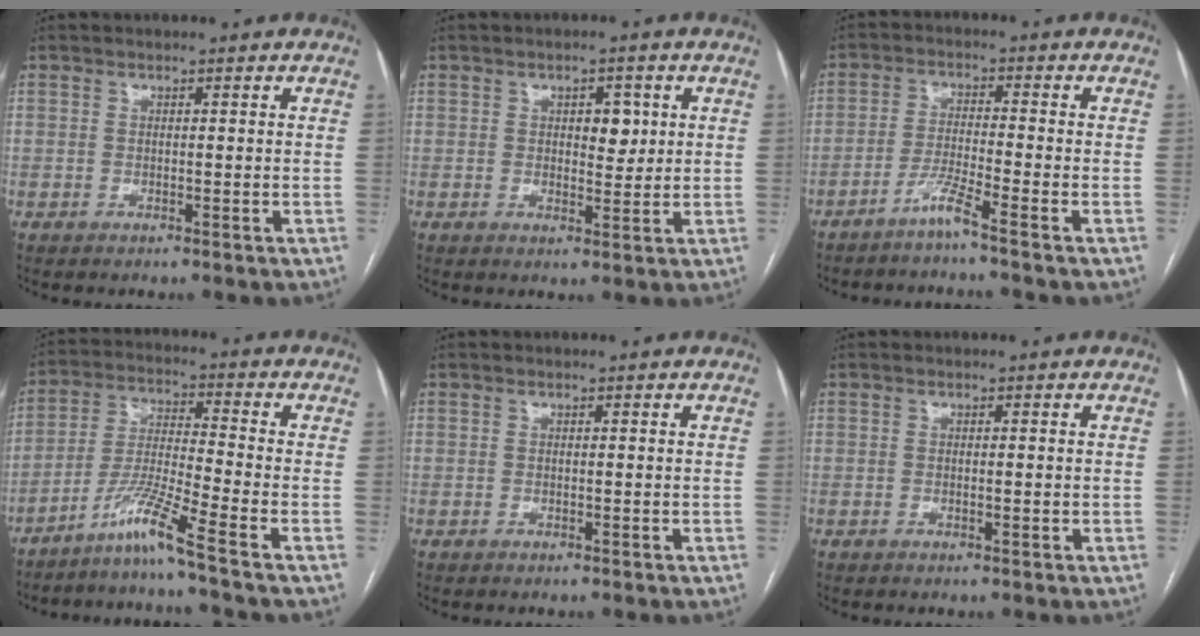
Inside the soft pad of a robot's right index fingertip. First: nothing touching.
{"total": 3.7, "force": [1.0, 2.0, 2.9], "torque": [-0.038, 0.002, 0.017]}
{"total": 4.1, "force": [-3.1, -1.1, 2.3], "torque": [-0.054, -0.010, -0.068]}
{"total": 8.4, "force": [-6.1, -2.3, 5.3], "torque": [-0.111, -0.022, -0.121]}
{"total": 0.0}
{"total": 0.8, "force": [-0.2, 0.1, 0.8], "torque": [-0.013, 0.000, -0.001]}